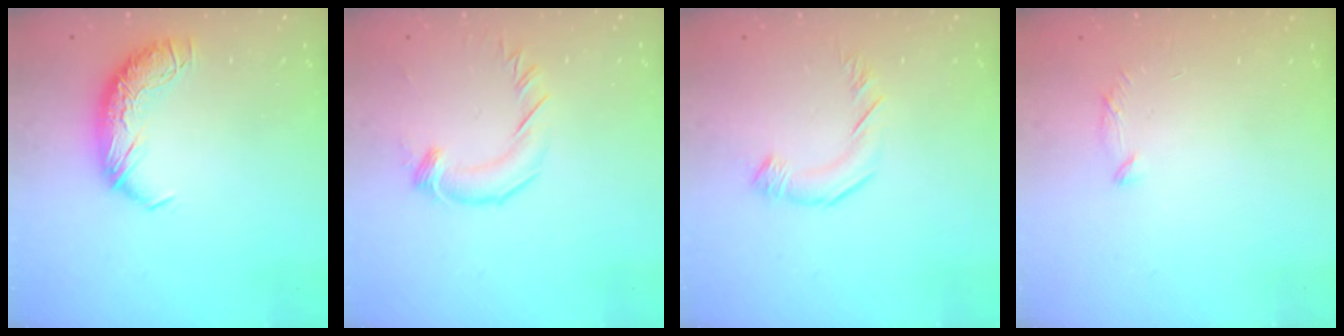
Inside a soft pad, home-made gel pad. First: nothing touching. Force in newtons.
{"total": 1.9, "press": 1.9, "slide": 0.1}
{"total": 4.3, "press": 4.2, "slide": 0.6}
{"total": 7.3, "press": 7.3, "slide": 0.6}